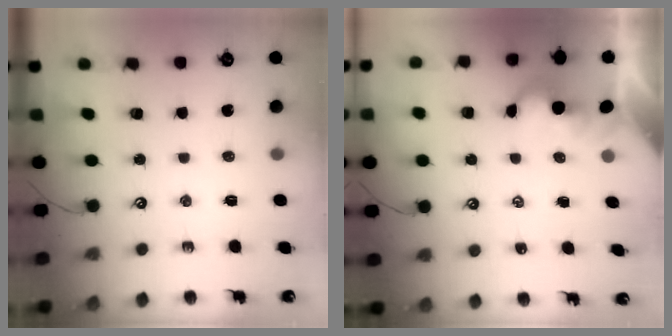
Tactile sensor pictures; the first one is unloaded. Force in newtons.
{"total": 2.1, "press": 2.1, "slide": 0.4}